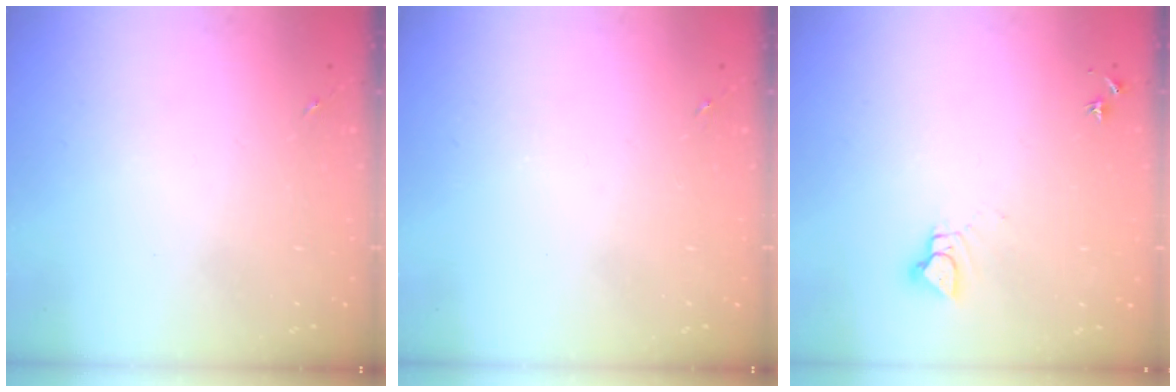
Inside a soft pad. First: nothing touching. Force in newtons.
{"total": 0.0}
{"total": 4.4, "press": 4.3, "slide": 0.4}